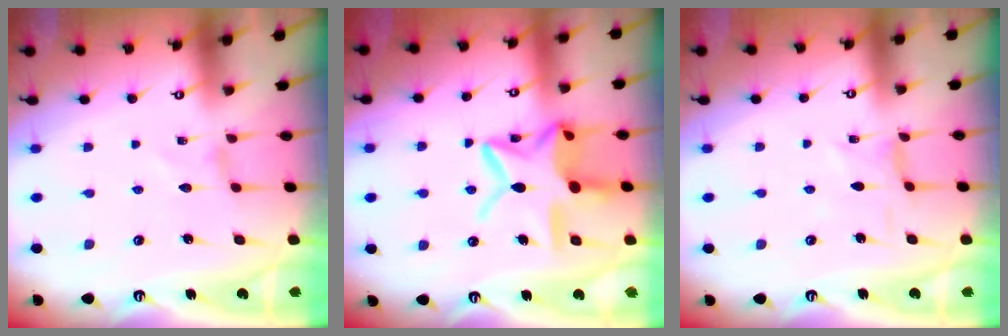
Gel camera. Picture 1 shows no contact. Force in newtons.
{"total": 17.5, "press": 17.4, "slide": 1.2}
{"total": 0.9, "press": 0.9, "slide": 0.3}